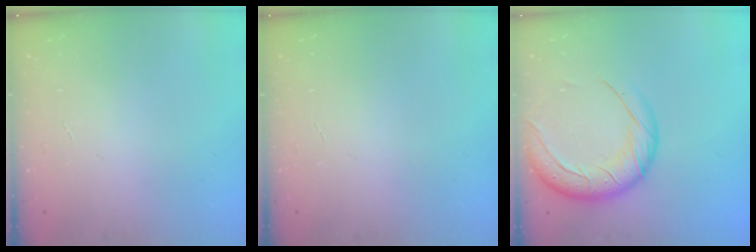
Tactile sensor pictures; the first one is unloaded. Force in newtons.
{"total": 0.0}
{"total": 18.1, "press": 17.4, "slide": 4.9}